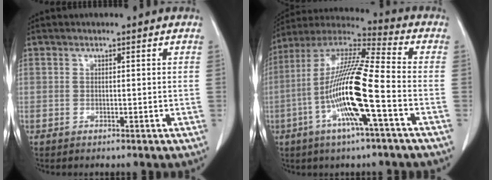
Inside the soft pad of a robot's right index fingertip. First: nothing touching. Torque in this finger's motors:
{"motor_torque": [2.14, 0.00, 0.91, 0.20]}